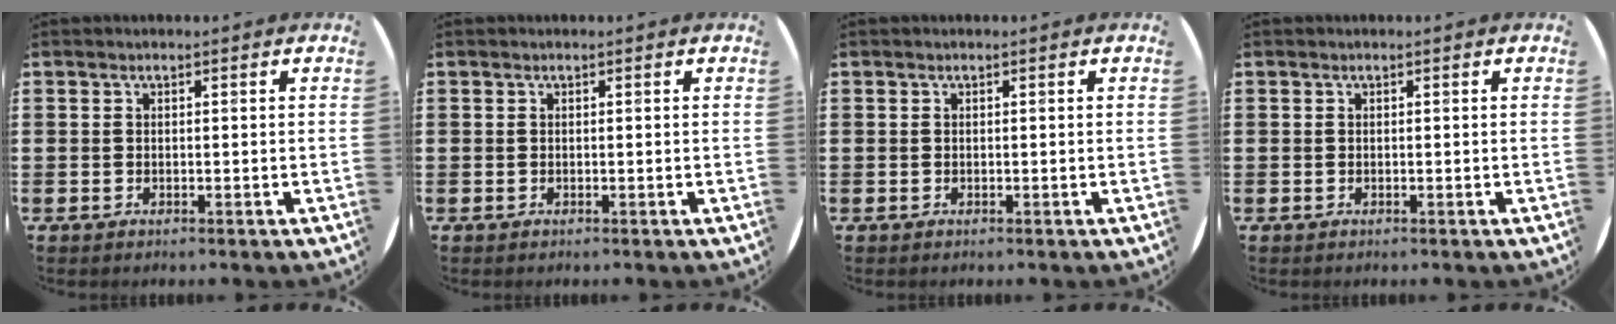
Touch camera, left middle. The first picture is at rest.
{"total": 0.0}
{"total": 0.0}
{"total": 0.0}